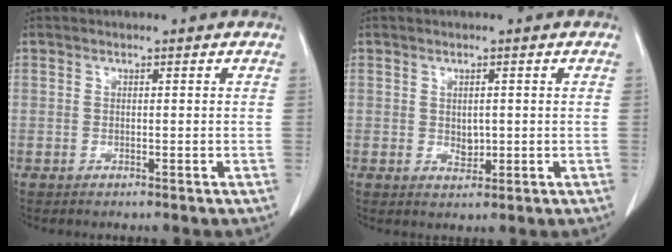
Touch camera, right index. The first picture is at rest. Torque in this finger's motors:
{"motor_torque": [0.02, 0.02, -0.01, 0.03]}